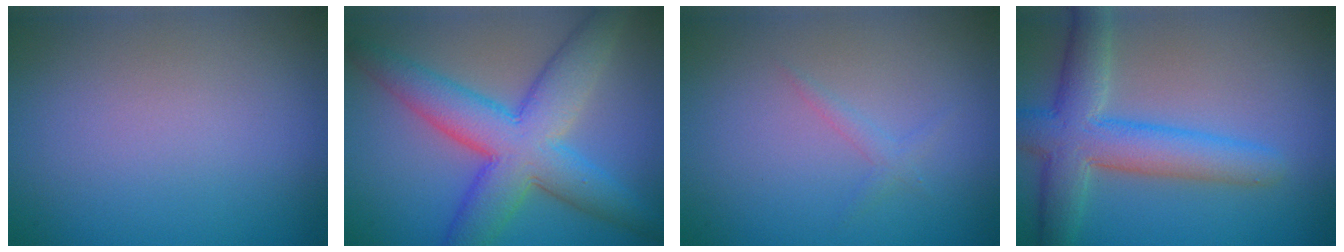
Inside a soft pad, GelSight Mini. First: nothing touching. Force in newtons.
{"total": 8.6, "press": 8.6, "slide": 0.2}
{"total": 1.0, "press": 1.0, "slide": 0.0}
{"total": 6.5, "press": 6.5, "slide": 0.2}